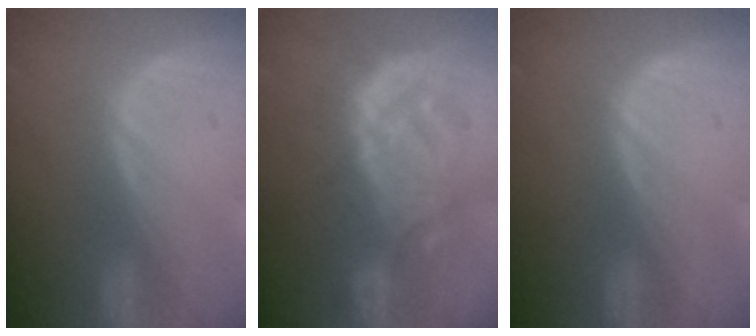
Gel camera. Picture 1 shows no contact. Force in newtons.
{"total": 9.5, "press": 9.4, "slide": 0.5}
{"total": 0.0}